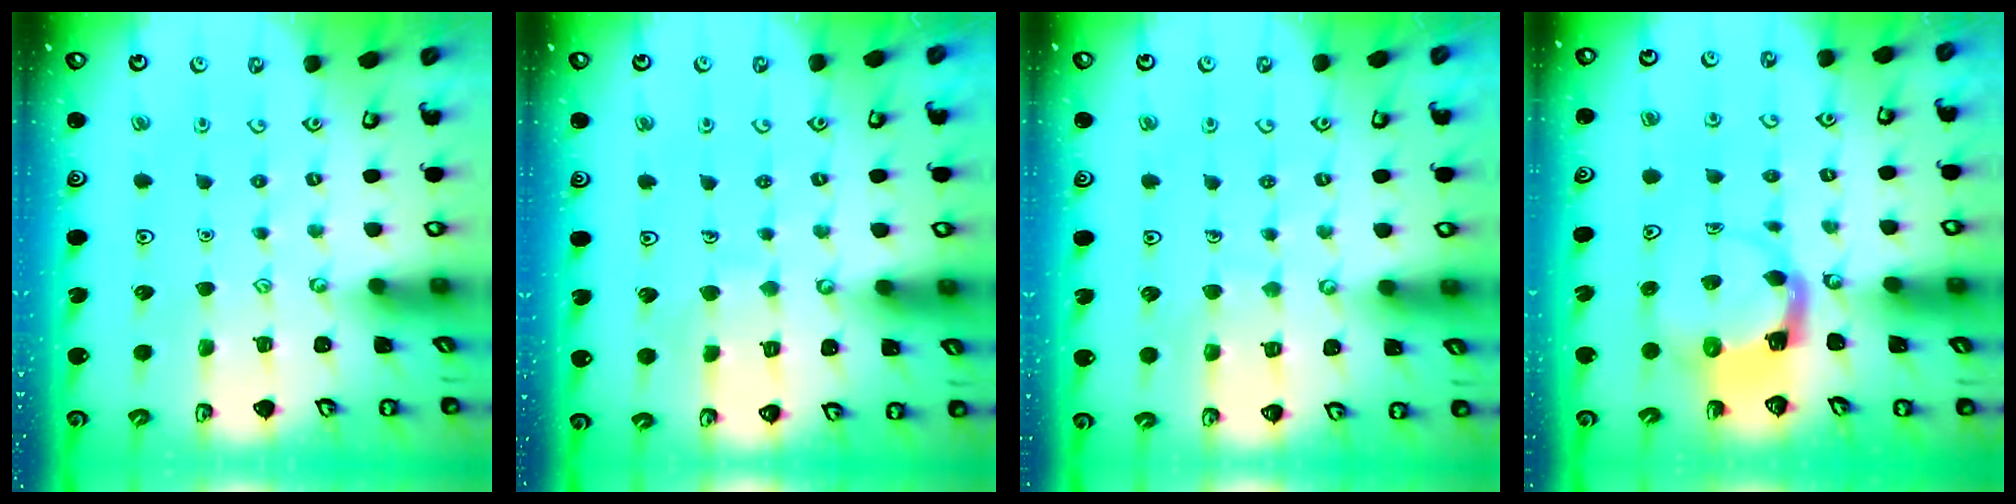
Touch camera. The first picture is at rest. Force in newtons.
{"total": 4.6, "press": 4.6, "slide": 0.4}
{"total": 6.0, "press": 5.9, "slide": 0.5}
{"total": 3.9, "press": 3.9, "slide": 0.6}